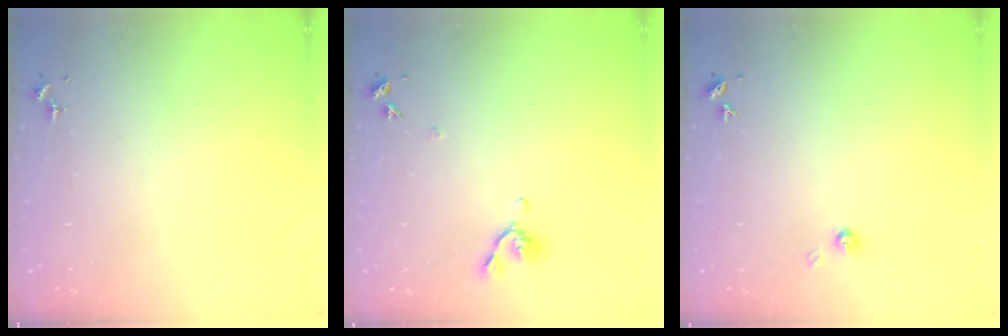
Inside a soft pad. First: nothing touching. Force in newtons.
{"total": 7.9, "press": 7.8, "slide": 1.5}
{"total": 4.3, "press": 4.3, "slide": 0.3}